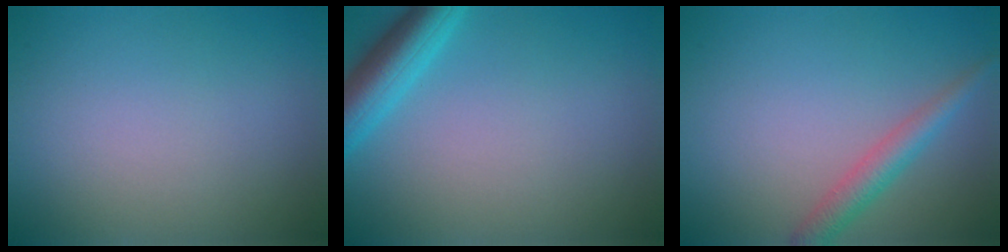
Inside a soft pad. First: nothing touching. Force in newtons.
{"total": 4.4, "press": 4.4, "slide": 0.2}
{"total": 2.5, "press": 2.5, "slide": 0.1}